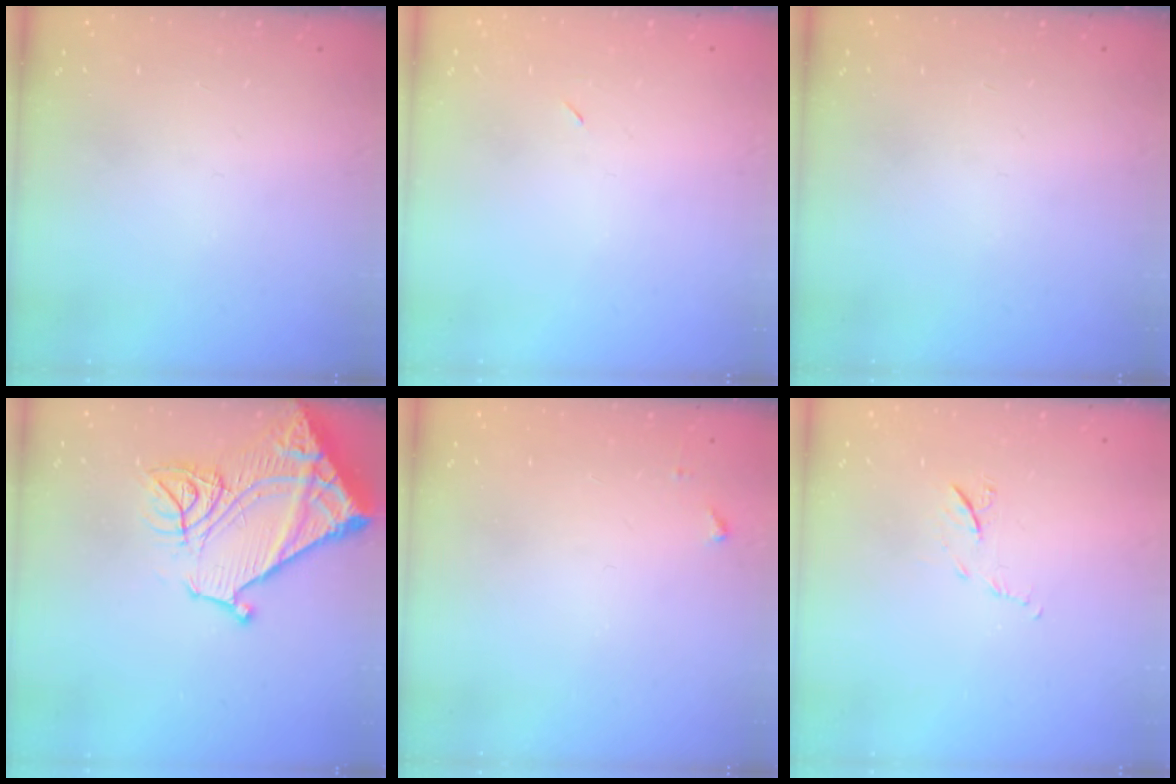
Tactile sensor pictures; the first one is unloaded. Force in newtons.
{"total": 2.3, "press": 2.0, "slide": 1.2}
{"total": 0.0}
{"total": 22.0, "press": 21.8, "slide": 2.5}
{"total": 3.8, "press": 3.8, "slide": 0.5}
{"total": 7.0, "press": 7.0, "slide": 0.7}